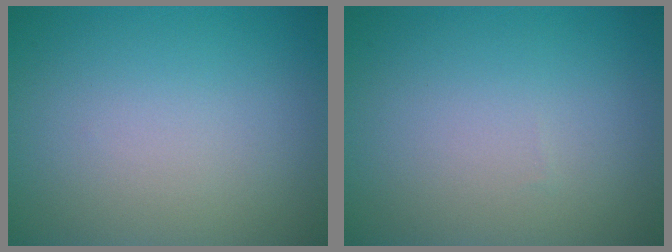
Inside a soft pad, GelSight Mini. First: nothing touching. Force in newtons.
{"total": 0.0}